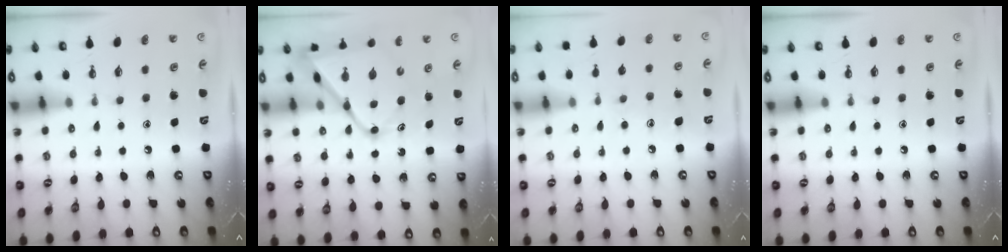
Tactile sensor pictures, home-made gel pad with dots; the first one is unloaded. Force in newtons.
{"total": 13.8, "press": 13.7, "slide": 1.4}
{"total": 6.7, "press": 6.7, "slide": 0.1}
{"total": 0.0}